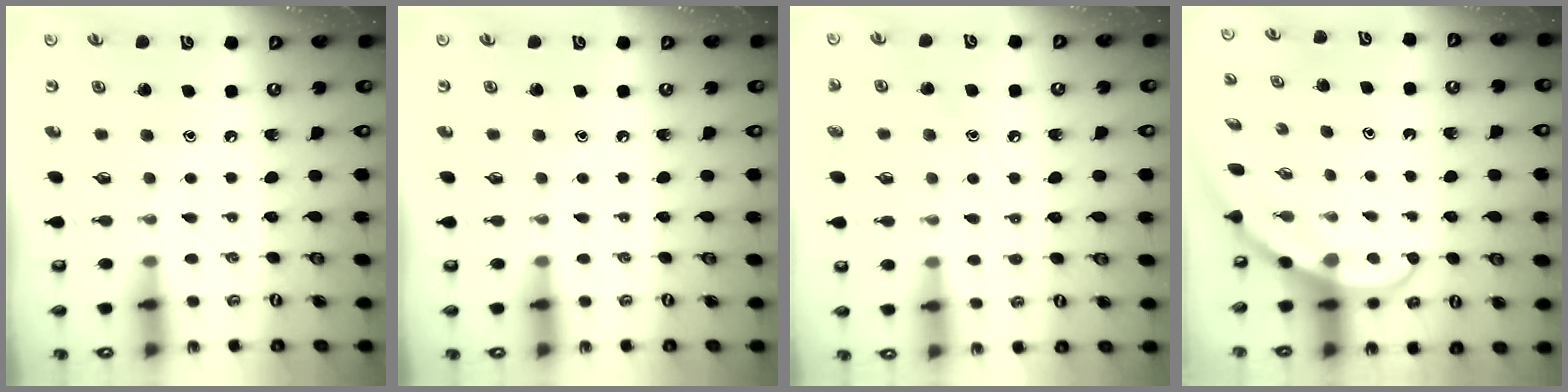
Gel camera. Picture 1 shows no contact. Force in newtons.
{"total": 0.0}
{"total": 7.1, "press": 7.1, "slide": 0.2}
{"total": 3.9, "press": 3.9, "slide": 0.3}